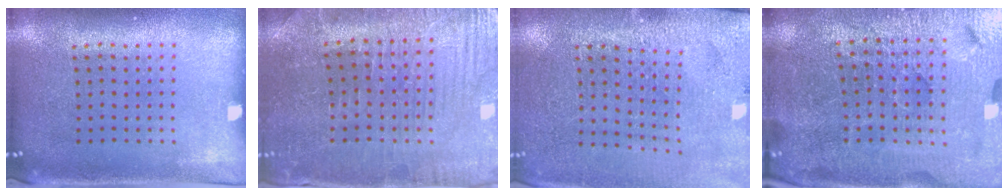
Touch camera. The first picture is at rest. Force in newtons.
{"total": 1.8, "press": 1.8, "slide": 0.3}
{"total": 2.8, "press": 2.8, "slide": 0.1}
{"total": 5.2, "press": 4.9, "slide": 1.7}